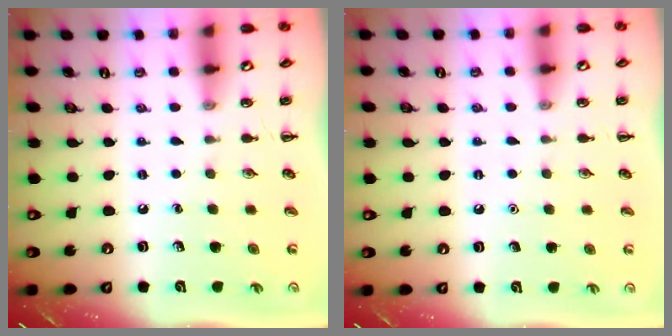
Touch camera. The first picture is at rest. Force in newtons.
{"total": 1.6, "press": 1.6, "slide": 0.1}